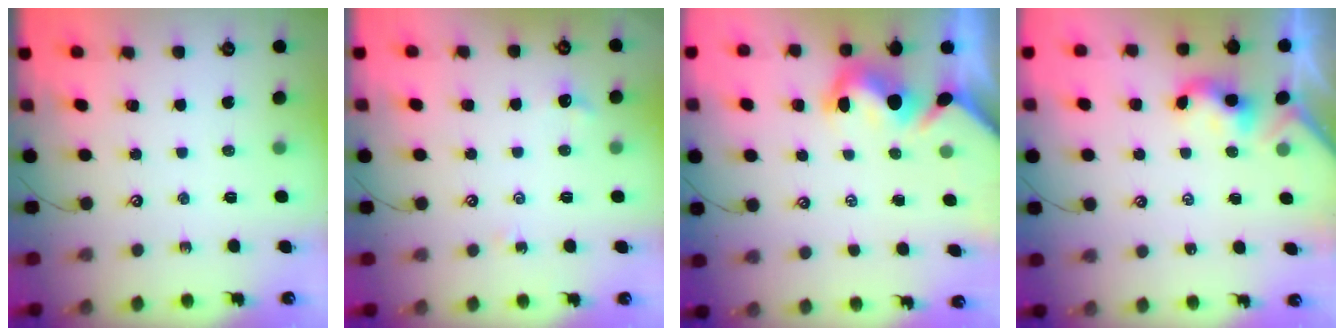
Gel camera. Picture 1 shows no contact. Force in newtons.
{"total": 2.4, "press": 2.3, "slide": 0.6}
{"total": 3.6, "press": 3.4, "slide": 1.2}
{"total": 2.2, "press": 2.2, "slide": 0.2}